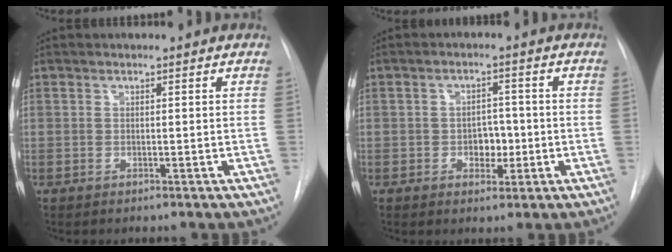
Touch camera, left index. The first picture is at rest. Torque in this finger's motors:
{"motor_torque": [0.35, -0.25, 0.04, 0.04]}